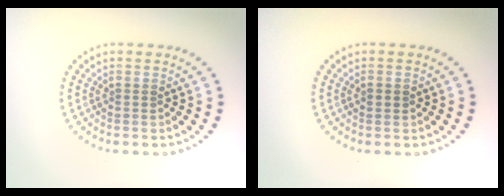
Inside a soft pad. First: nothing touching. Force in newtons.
{"total": 0.9, "press": 0.9, "slide": 0.1}